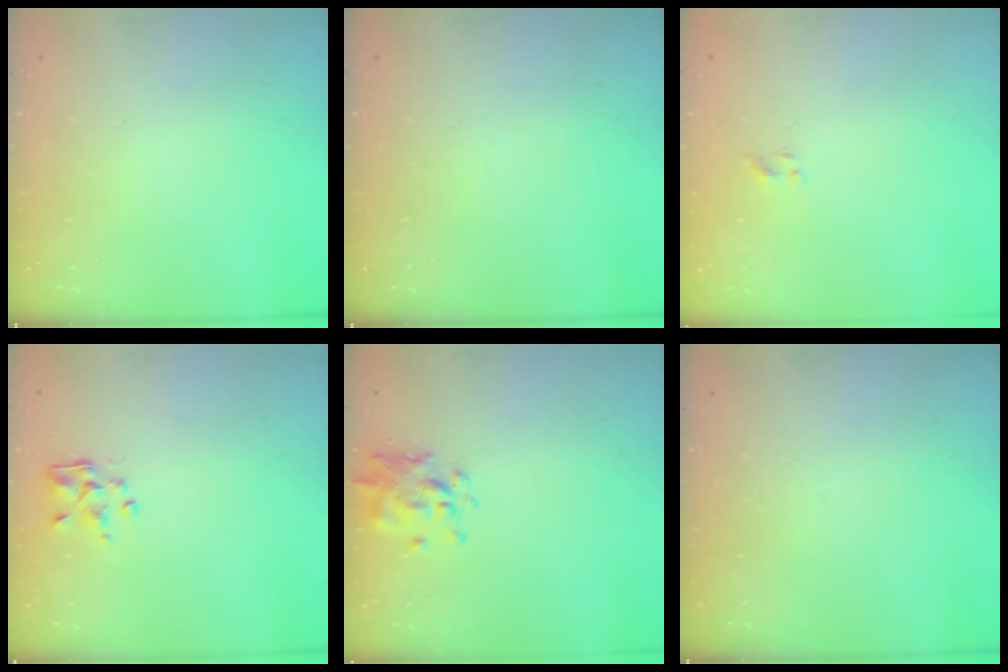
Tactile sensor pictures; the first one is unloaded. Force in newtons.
{"total": 0.0}
{"total": 1.3, "press": 1.1, "slide": 0.6}
{"total": 2.4, "press": 2.4, "slide": 0.2}
{"total": 1.3, "press": 1.2, "slide": 0.4}
{"total": 0.0}